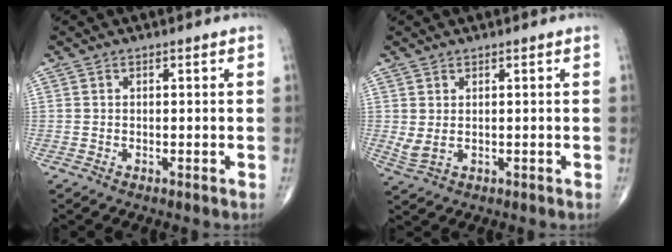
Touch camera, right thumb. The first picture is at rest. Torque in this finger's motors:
{"motor_torque": [0.15, -0.02, -0.10, -0.14, 0.00]}